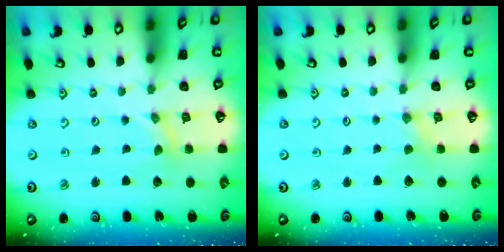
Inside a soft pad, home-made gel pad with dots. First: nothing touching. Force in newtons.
{"total": 0.5, "press": 0.5, "slide": 0.1}